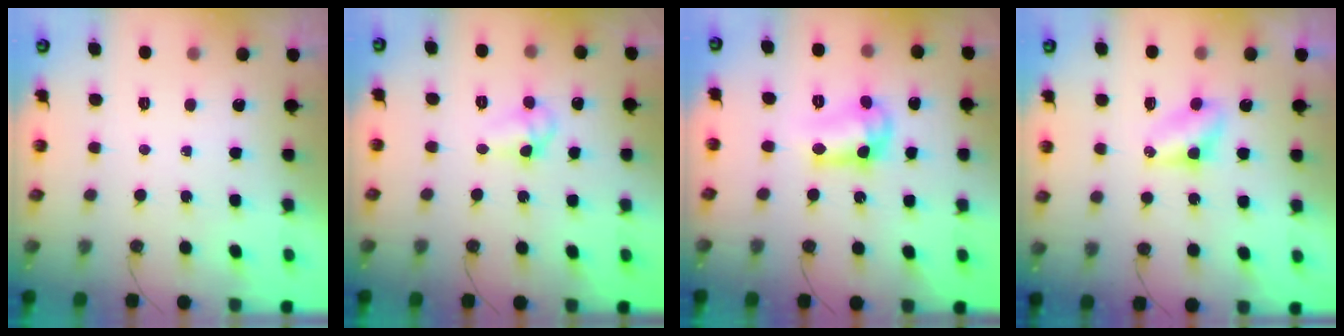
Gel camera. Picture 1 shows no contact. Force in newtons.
{"total": 7.1, "press": 7.1, "slide": 0.7}
{"total": 11.3, "press": 11.3, "slide": 0.5}
{"total": 5.3, "press": 5.3, "slide": 0.4}